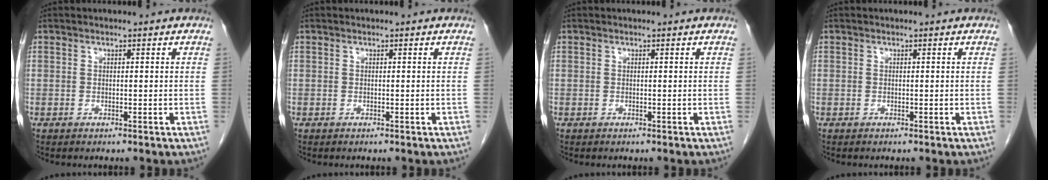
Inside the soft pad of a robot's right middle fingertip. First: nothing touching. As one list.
[{"total": 0.0}, {"total": 0.0}, {"total": 0.0}]